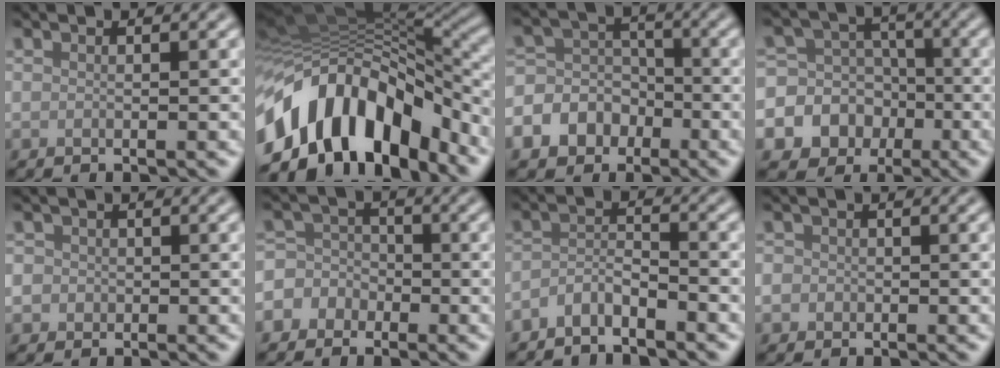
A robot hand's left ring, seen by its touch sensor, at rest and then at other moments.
{"total": 13.0, "force": [-6.2, 7.6, 8.5], "torque": [-0.150, 0.003, -0.107]}
{"total": 7.4, "force": [-3.5, 6.2, 2.1], "torque": [-0.031, 0.005, -0.075]}
{"total": 13.4, "force": [-4.6, 12.3, 3.0], "torque": [-0.089, -0.013, -0.090]}
{"total": 2.2, "force": [-0.1, 2.1, 0.6], "torque": [0.003, 0.006, -0.013]}
{"total": 4.2, "force": [-1.8, 3.7, 0.6], "torque": [0.014, 0.013, -0.052]}
{"total": 2.3, "force": [-2.1, 0.5, 0.9], "torque": [-0.019, 0.004, -0.047]}
{"total": 1.6, "force": [-0.3, 1.5, 0.5], "torque": [0.007, 0.001, -0.007]}